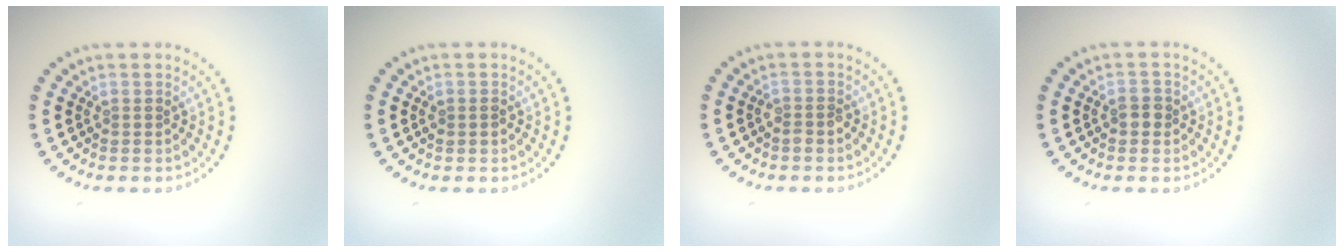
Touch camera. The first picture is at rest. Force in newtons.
{"total": 0.8, "press": 0.8, "slide": 0.1}
{"total": 1.1, "press": 1.1, "slide": 0.4}
{"total": 1.4, "press": 1.3, "slide": 0.3}